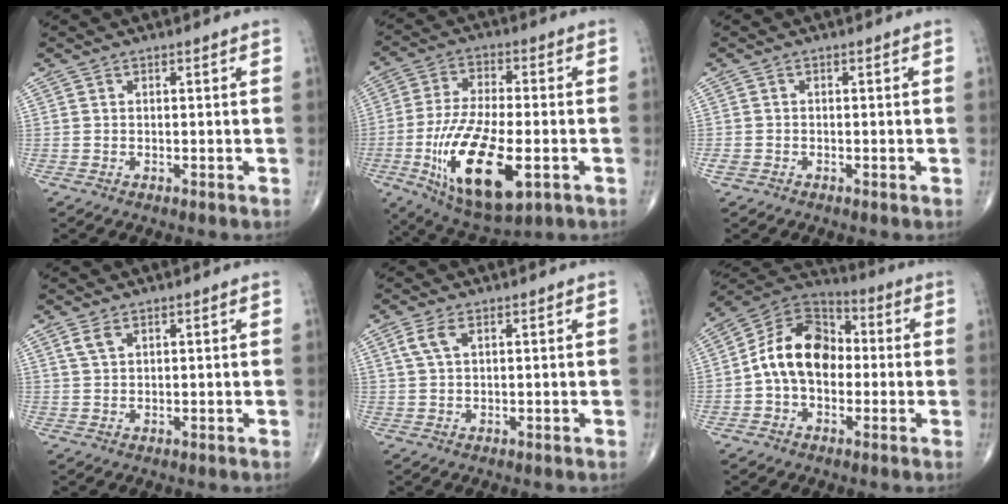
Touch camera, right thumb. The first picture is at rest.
{"total": 19.4, "force": [-5.8, 7.9, 16.8], "torque": [-0.320, -0.003, -0.087]}
{"total": 1.4, "force": [-0.6, 1.0, 0.7], "torque": [-0.017, -0.001, -0.014]}
{"total": 2.3, "force": [1.3, 1.0, 1.6], "torque": [-0.037, 0.004, 0.034]}
{"total": 3.6, "force": [1.5, 1.4, 2.9], "torque": [-0.070, 0.008, 0.035]}
{"total": 14.4, "force": [-0.7, 10.2, 10.1], "torque": [-0.153, 0.039, -0.026]}